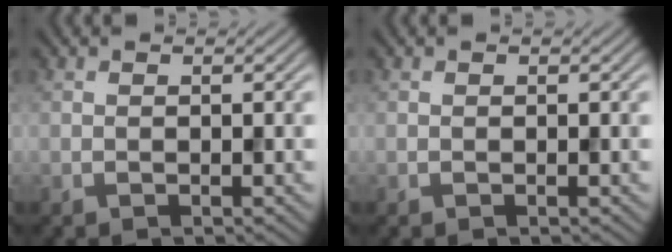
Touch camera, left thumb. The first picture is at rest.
{"total": 0.0}